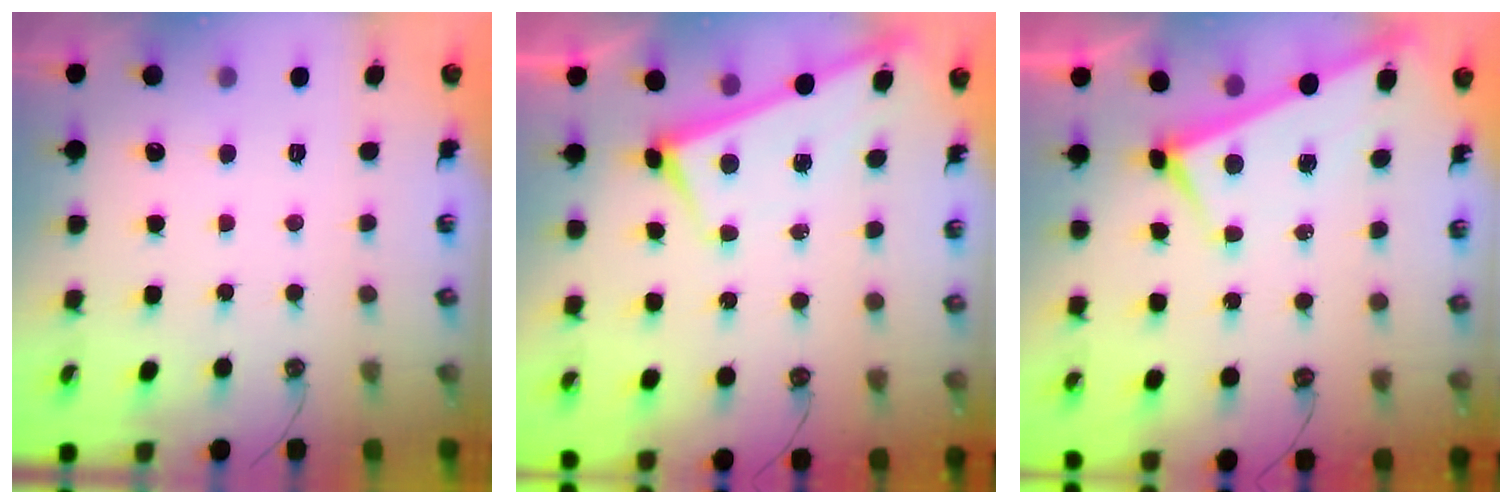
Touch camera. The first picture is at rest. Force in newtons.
{"total": 2.8, "press": 2.8, "slide": 0.3}
{"total": 3.9, "press": 3.9, "slide": 0.2}